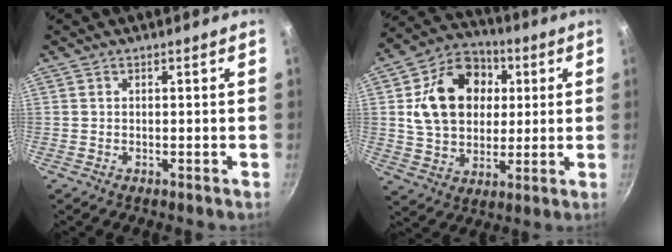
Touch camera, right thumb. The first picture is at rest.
{"total": 18.2, "force": [3.5, 14.1, 11.0], "torque": [-0.157, 0.013, 0.054]}